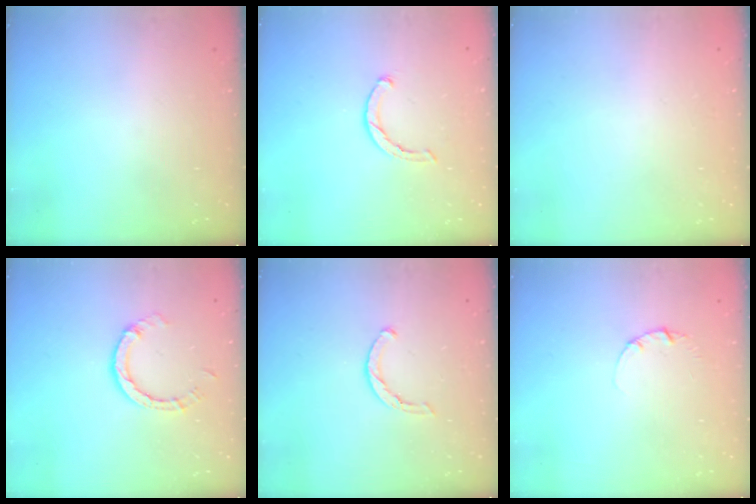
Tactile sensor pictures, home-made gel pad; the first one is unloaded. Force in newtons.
{"total": 2.3, "press": 2.3, "slide": 0.4}
{"total": 2.6, "press": 2.6, "slide": 0.2}
{"total": 3.9, "press": 3.9, "slide": 0.2}
{"total": 3.6, "press": 3.5, "slide": 0.8}
{"total": 1.3, "press": 1.3, "slide": 0.2}